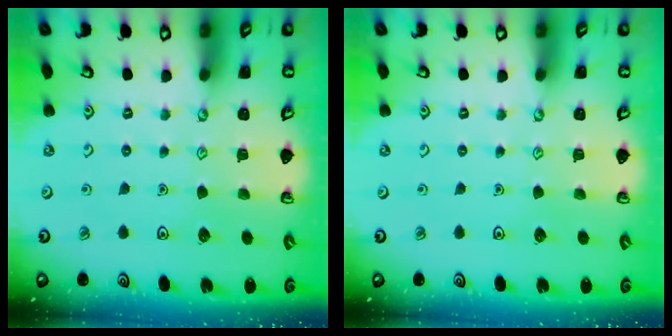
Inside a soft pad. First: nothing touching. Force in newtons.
{"total": 0.0}